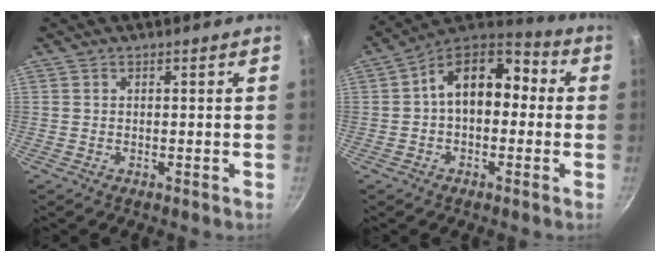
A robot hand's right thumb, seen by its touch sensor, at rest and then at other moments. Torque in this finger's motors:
{"motor_torque": [0.70, 2.62, 1.54, -0.36, 0.10]}